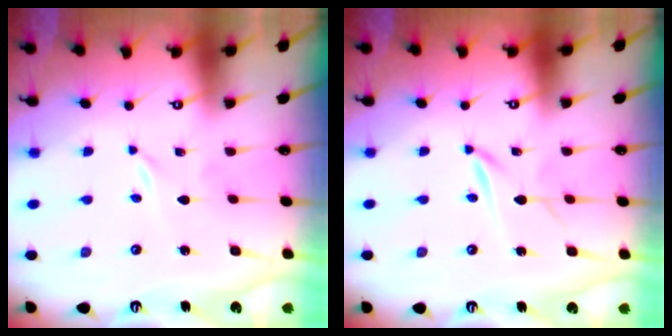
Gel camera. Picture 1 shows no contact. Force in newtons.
{"total": 1.9, "press": 1.9, "slide": 0.2}